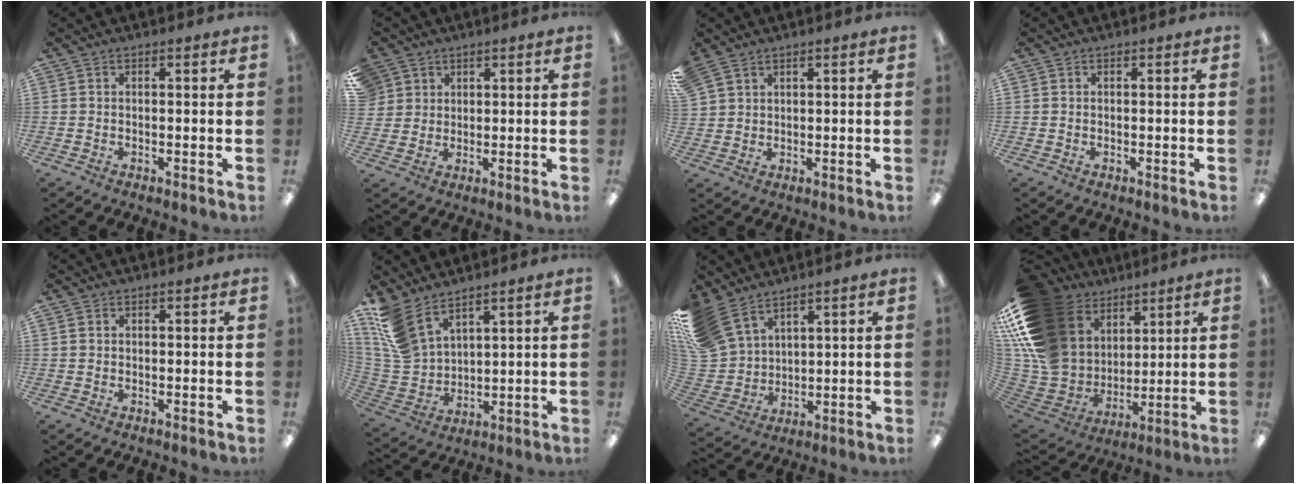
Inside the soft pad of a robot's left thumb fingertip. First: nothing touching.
{"total": 4.6, "force": [2.6, 3.8, -0.4], "torque": [-0.005, -0.005, 0.049]}
{"total": 3.5, "force": [2.8, 1.9, 1.0], "torque": [-0.025, -0.005, 0.055]}
{"total": 0.0}
{"total": 0.7, "force": [0.3, 0.6, 0.4], "torque": [-0.008, 0.005, 0.004]}
{"total": 13.0, "force": [9.0, 6.6, 6.8], "torque": [-0.175, -0.034, 0.176]}
{"total": 14.0, "force": [9.9, 8.2, 5.6], "torque": [-0.151, -0.039, 0.198]}
{"total": 24.0, "force": [11.0, 17.4, 12.4], "torque": [-0.263, -0.066, 0.236]}